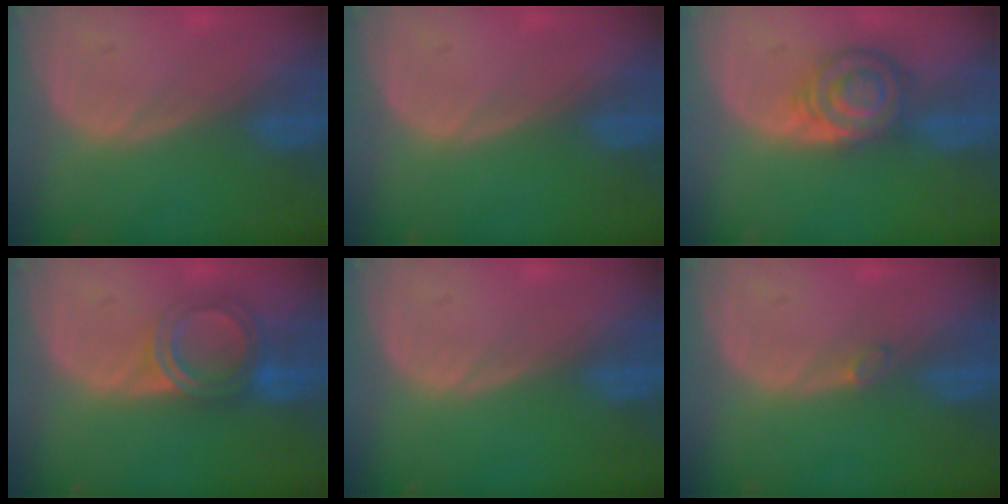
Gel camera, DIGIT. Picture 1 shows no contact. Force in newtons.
{"total": 0.0}
{"total": 6.4, "press": 6.4, "slide": 0.1}
{"total": 6.1, "press": 5.2, "slide": 3.2}
{"total": 0.0}
{"total": 0.9, "press": 0.9, "slide": 0.3}